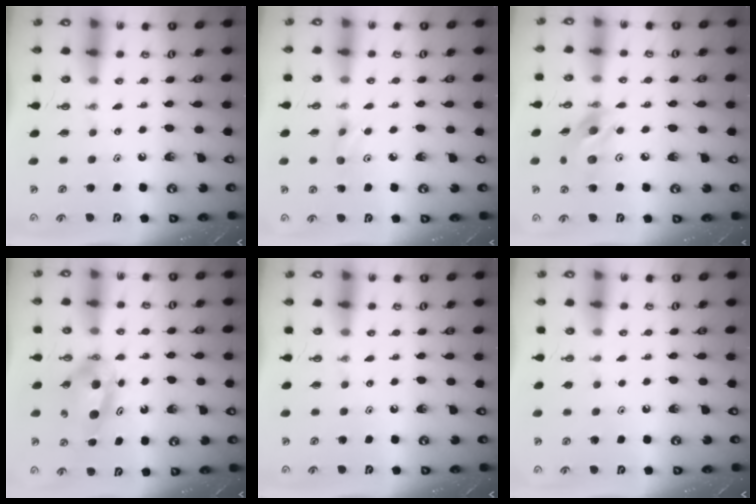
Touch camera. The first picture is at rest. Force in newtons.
{"total": 5.0, "press": 4.9, "slide": 0.8}
{"total": 12.3, "press": 12.3, "slide": 0.7}
{"total": 5.6, "press": 5.4, "slide": 1.2}
{"total": 0.0}
{"total": 0.0}